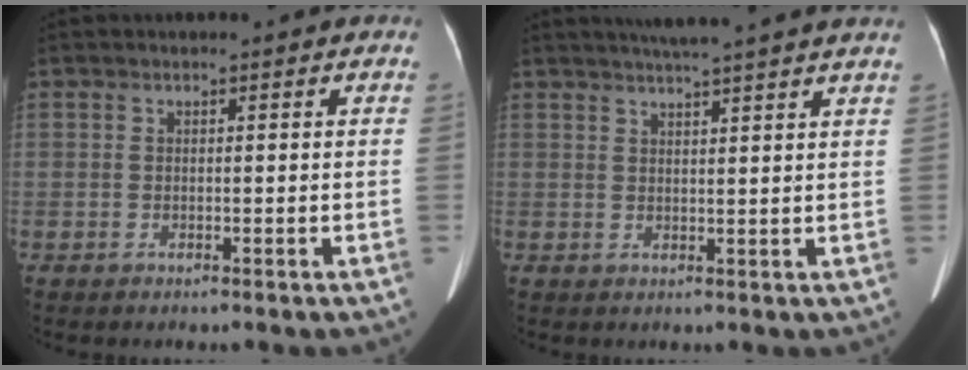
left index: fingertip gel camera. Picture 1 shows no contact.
{"total": 10.5, "force": [9.0, -0.8, 5.2], "torque": [-0.079, 0.024, 0.107]}